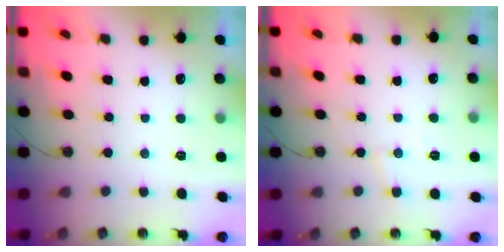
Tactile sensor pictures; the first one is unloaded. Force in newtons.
{"total": 4.4, "press": 4.4, "slide": 0.6}